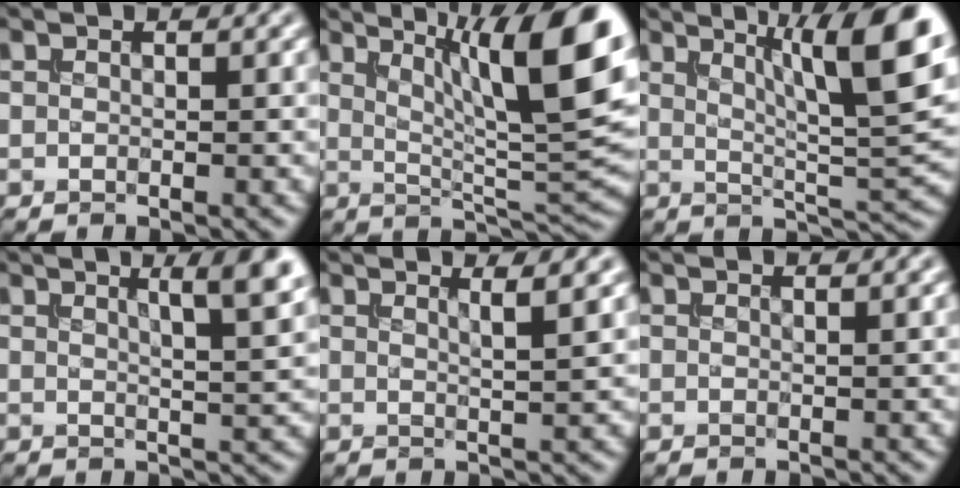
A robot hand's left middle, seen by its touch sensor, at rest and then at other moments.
{"total": 12.0, "force": [4.7, 2.9, 10.7], "torque": [-0.136, 0.006, 0.077]}
{"total": 10.7, "force": [4.6, 2.2, 9.4], "torque": [-0.122, 0.010, 0.075]}
{"total": 5.7, "force": [3.0, 1.4, 4.7], "torque": [-0.040, 0.012, 0.033]}
{"total": 2.4, "force": [1.4, 0.6, 1.9], "torque": [-0.017, 0.004, 0.012]}
{"total": 0.8, "force": [0.5, 0.3, 0.6], "torque": [-0.001, -0.002, -0.001]}